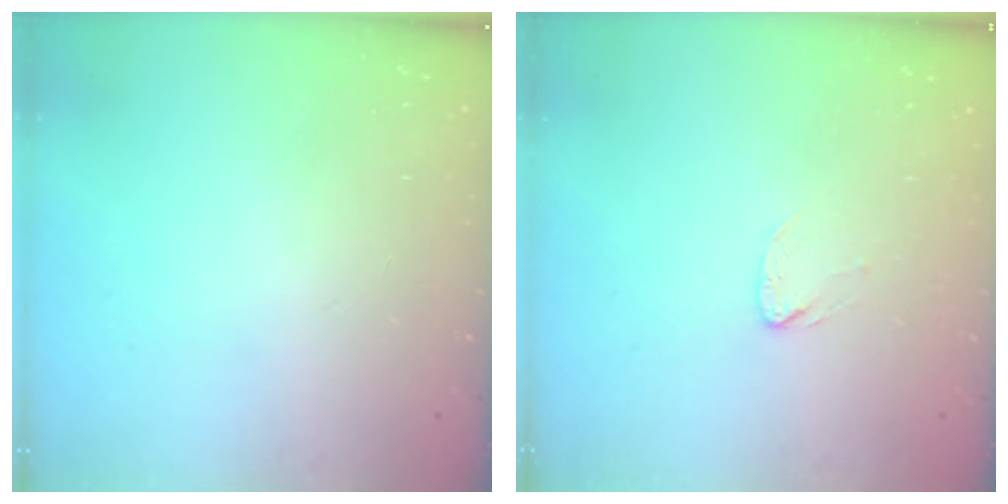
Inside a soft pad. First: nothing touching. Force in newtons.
{"total": 2.7, "press": 2.7, "slide": 0.2}